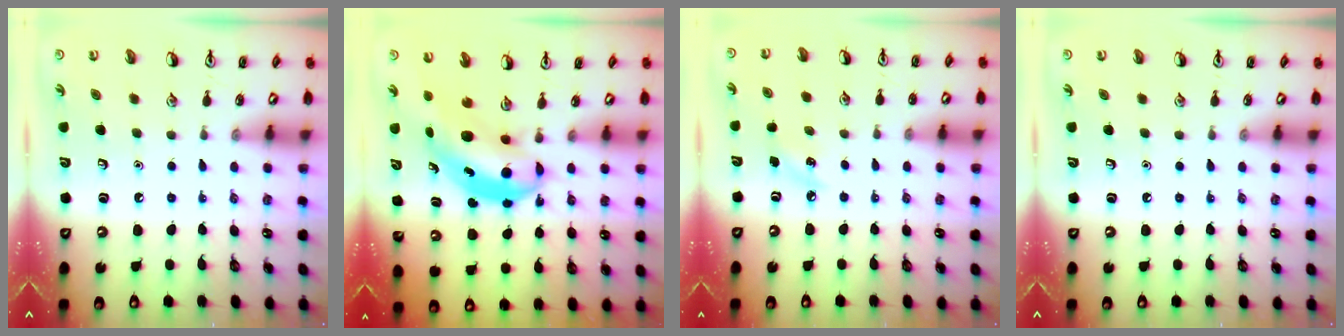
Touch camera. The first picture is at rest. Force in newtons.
{"total": 6.6, "press": 6.5, "slide": 1.5}
{"total": 5.1, "press": 4.8, "slide": 1.6}
{"total": 0.0}